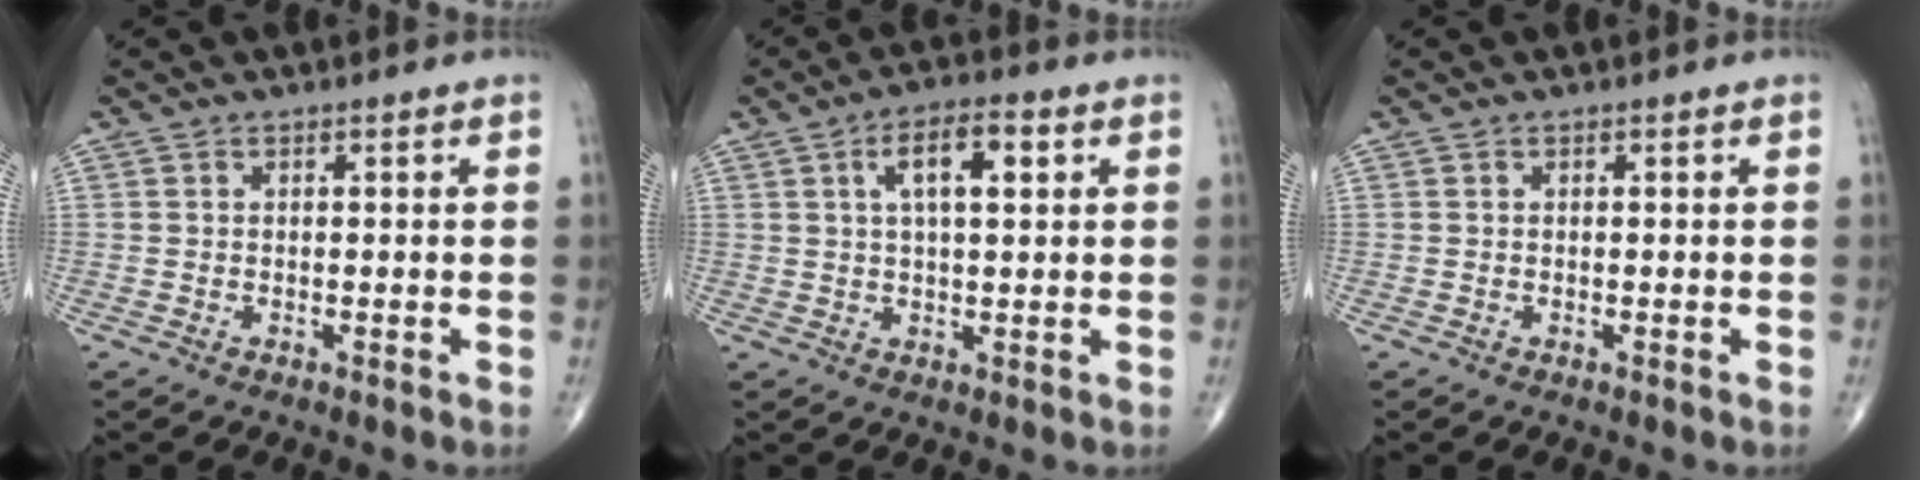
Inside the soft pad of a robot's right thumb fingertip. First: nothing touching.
{"total": 7.4, "force": [2.4, 2.9, 6.4], "torque": [-0.099, 0.005, 0.037]}
{"total": 0.0}